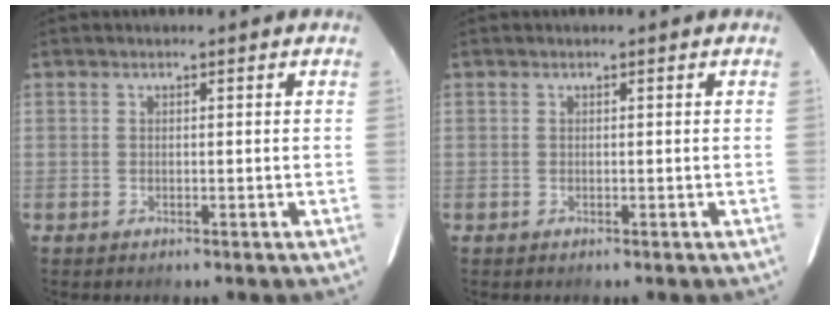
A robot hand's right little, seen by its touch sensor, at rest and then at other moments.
{"total": 0.0}